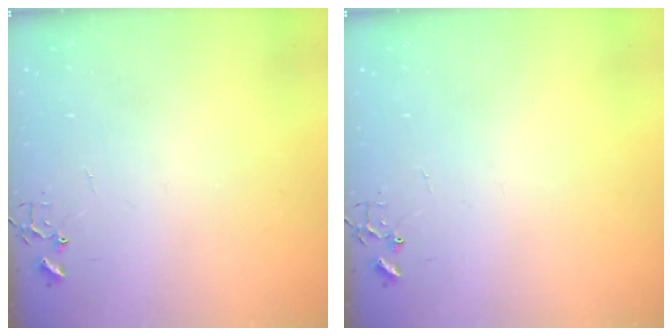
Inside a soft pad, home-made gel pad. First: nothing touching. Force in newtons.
{"total": 0.0}